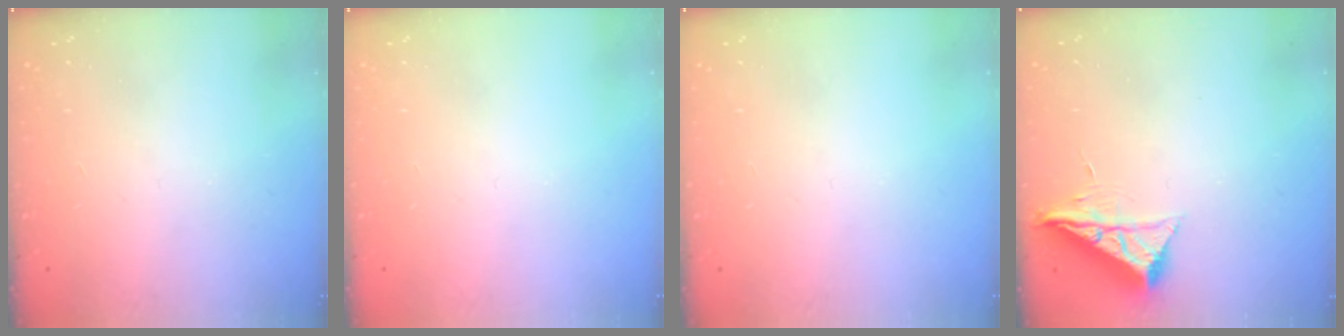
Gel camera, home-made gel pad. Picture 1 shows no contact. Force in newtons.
{"total": 0.0}
{"total": 0.0}
{"total": 7.4, "press": 7.4, "slide": 0.3}